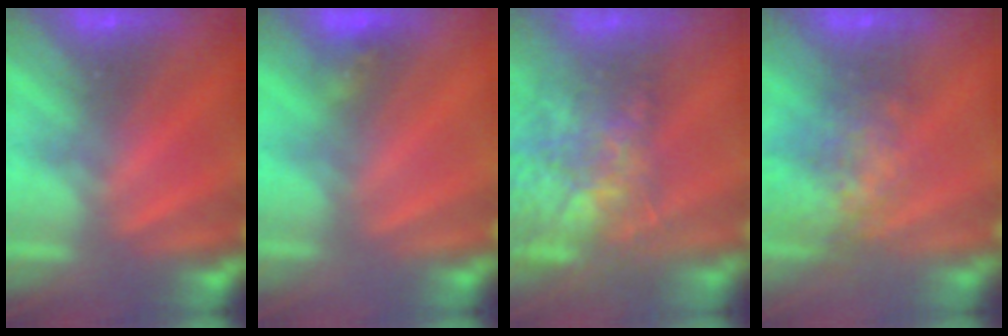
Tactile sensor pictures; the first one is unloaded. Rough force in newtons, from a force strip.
{"total": 2.9}
{"total": 7.6}
{"total": 7.0}